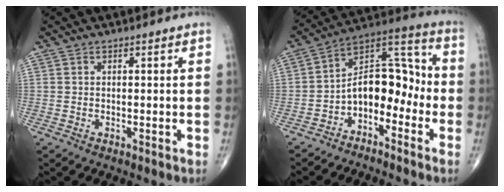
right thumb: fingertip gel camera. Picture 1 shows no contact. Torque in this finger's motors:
{"motor_torque": [1.59, 1.51, 1.18, -0.61, 0.08]}